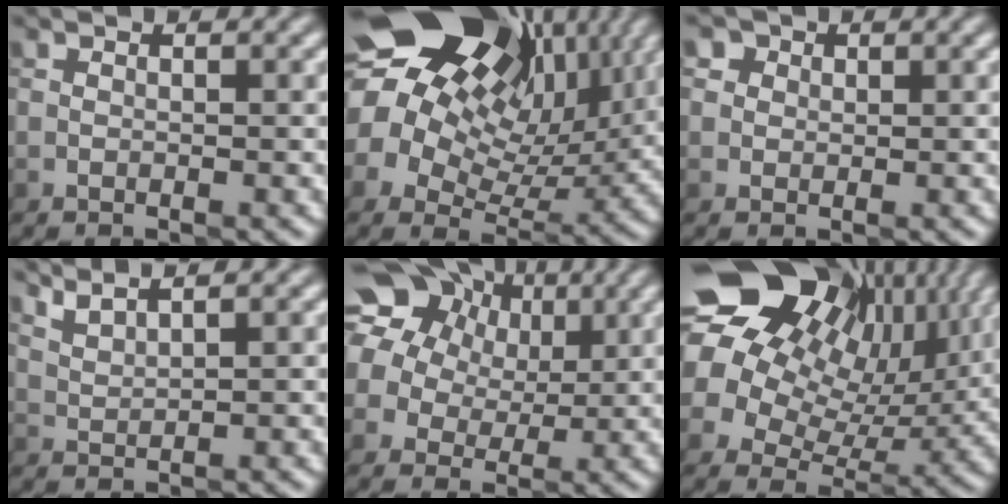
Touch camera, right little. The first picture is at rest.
{"total": 21.0, "force": [9.0, 14.6, 12.1], "torque": [-0.242, 0.047, 0.154]}
{"total": 3.9, "force": [2.1, 2.9, 1.5], "torque": [-0.027, 0.010, 0.021]}
{"total": 2.7, "force": [2.3, 0.2, 1.3], "torque": [-0.029, 0.010, 0.047]}
{"total": 16.3, "force": [7.7, 12.3, 7.3], "torque": [-0.178, 0.029, 0.148]}
{"total": 20.2, "force": [8.8, 14.2, 11.4], "torque": [-0.255, 0.056, 0.149]}